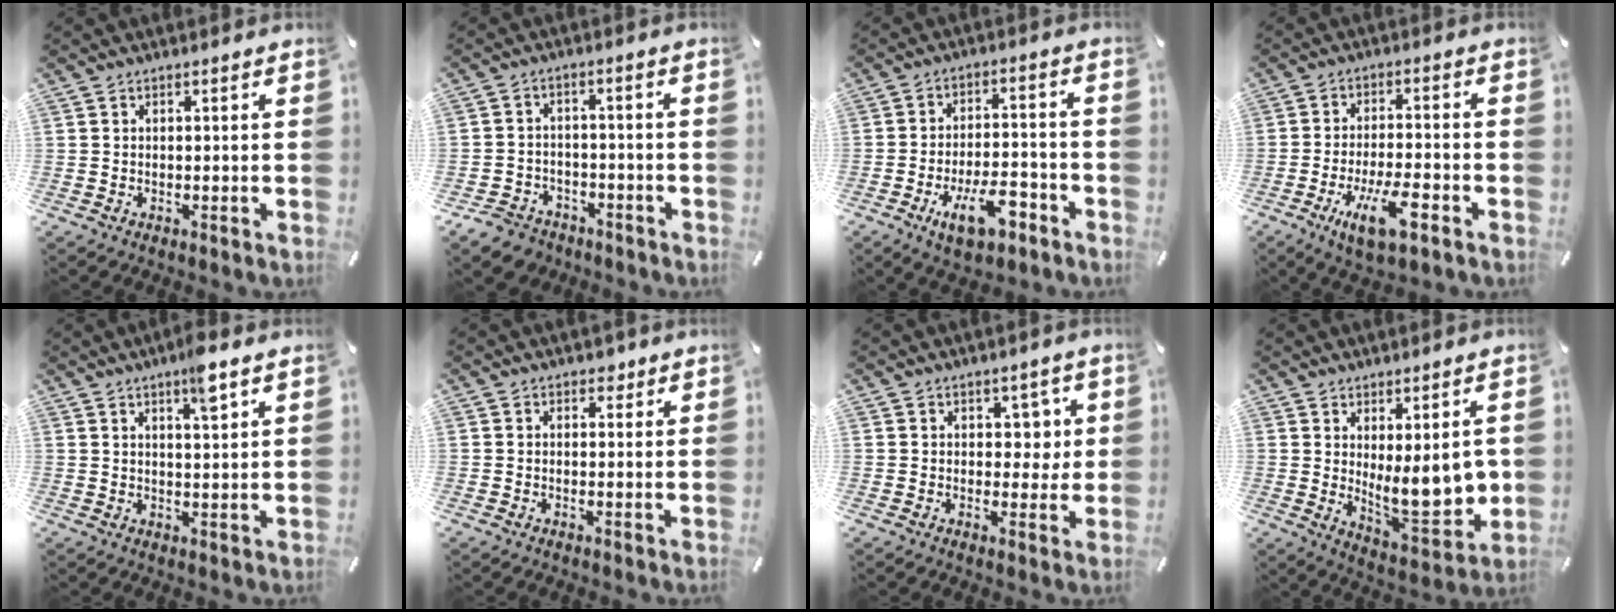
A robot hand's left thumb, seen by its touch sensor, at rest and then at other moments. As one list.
[{"total": 5.6, "force": [-4.0, 3.7, 1.2], "torque": [-0.033, 0.019, -0.080]}, {"total": 11.7, "force": [-6.1, 5.3, 8.5], "torque": [-0.137, 0.027, -0.103]}, {"total": 10.7, "force": [-5.2, 3.0, 8.8], "torque": [-0.165, 0.010, -0.090]}, {"total": 5.9, "force": [4.0, 1.0, 4.2], "torque": [-0.060, -0.019, 0.061]}, {"total": 2.0, "force": [1.1, 1.5, 0.6], "torque": [0.011, -0.004, 0.013]}, {"total": 4.8, "force": [1.7, 4.0, 2.1], "torque": [-0.004, -0.008, 0.022]}, {"total": 14.0, "force": [2.3, 5.5, 12.6], "torque": [-0.179, -0.034, 0.043]}]